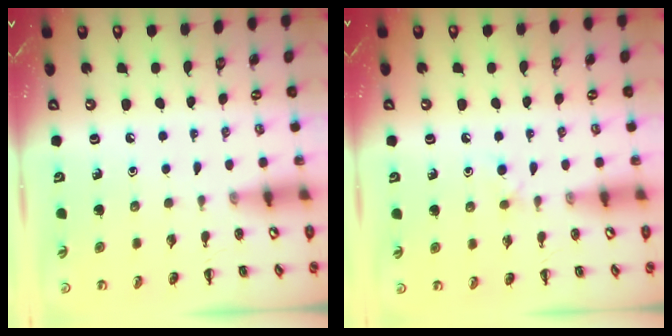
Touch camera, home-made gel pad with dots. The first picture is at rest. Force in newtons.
{"total": 3.2, "press": 2.9, "slide": 1.4}